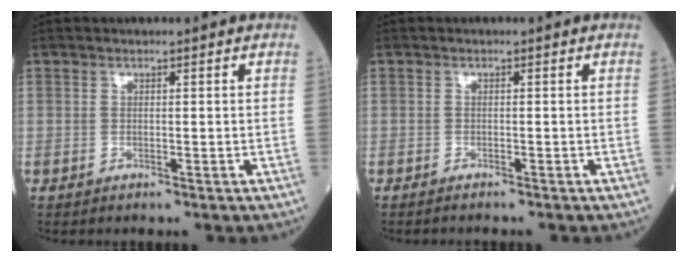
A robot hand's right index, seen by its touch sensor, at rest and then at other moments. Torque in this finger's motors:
{"motor_torque": [-0.19, -0.24, -0.10, -0.02]}